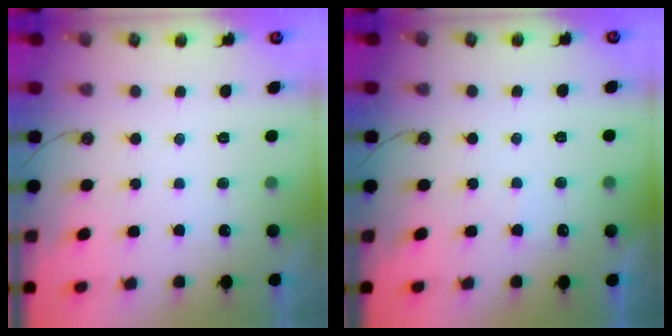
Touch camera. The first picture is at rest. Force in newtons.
{"total": 4.3, "press": 4.3, "slide": 0.5}